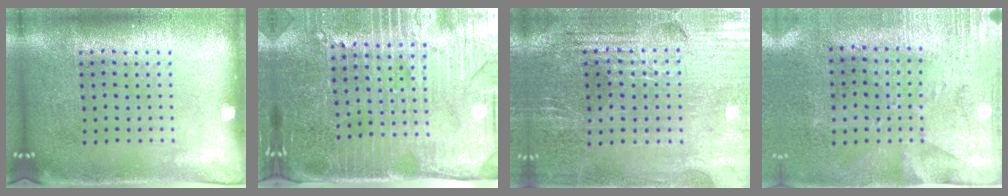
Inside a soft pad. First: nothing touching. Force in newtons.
{"total": 4.3, "press": 3.8, "slide": 2.0}
{"total": 2.9, "press": 2.8, "slide": 0.4}
{"total": 2.8, "press": 2.3, "slide": 1.7}